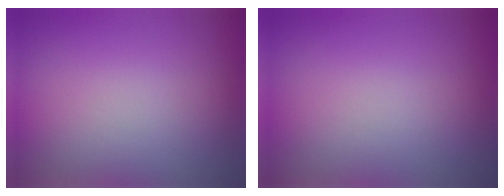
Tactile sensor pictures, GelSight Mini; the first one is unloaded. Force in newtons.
{"total": 0.0}